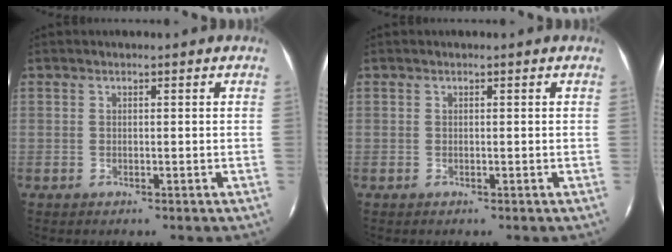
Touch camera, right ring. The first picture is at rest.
{"total": 0.0}